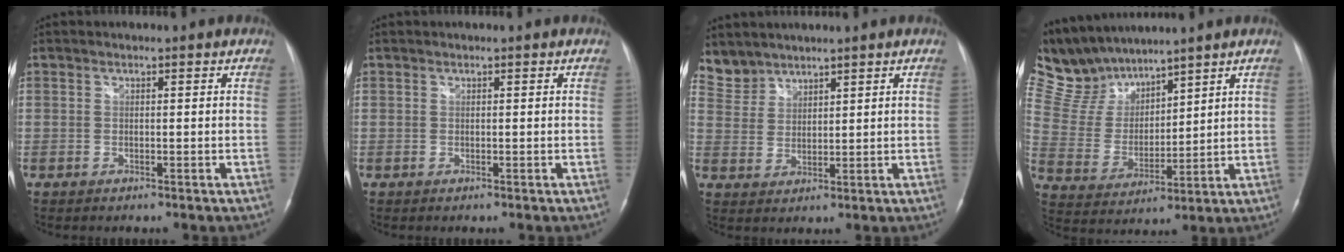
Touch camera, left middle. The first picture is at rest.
{"total": 0.0}
{"total": 4.6, "force": [4.2, 1.6, -0.5], "torque": [0.010, 0.009, 0.094]}
{"total": 10.3, "force": [9.7, 2.7, 2.1], "torque": [-0.065, 0.019, 0.208]}